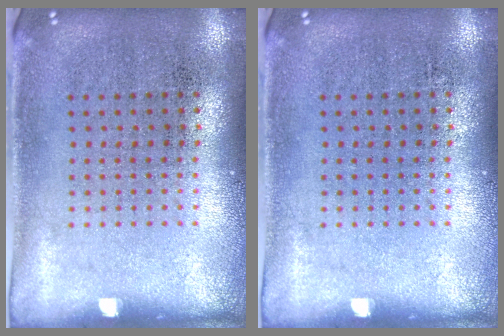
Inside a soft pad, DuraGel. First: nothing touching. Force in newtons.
{"total": 0.0}